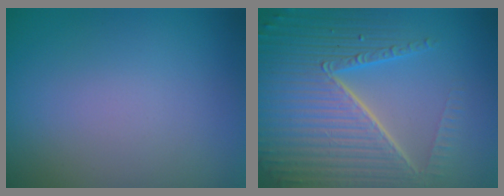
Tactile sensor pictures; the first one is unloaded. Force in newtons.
{"total": 10.1, "press": 6.3, "slide": 7.9}